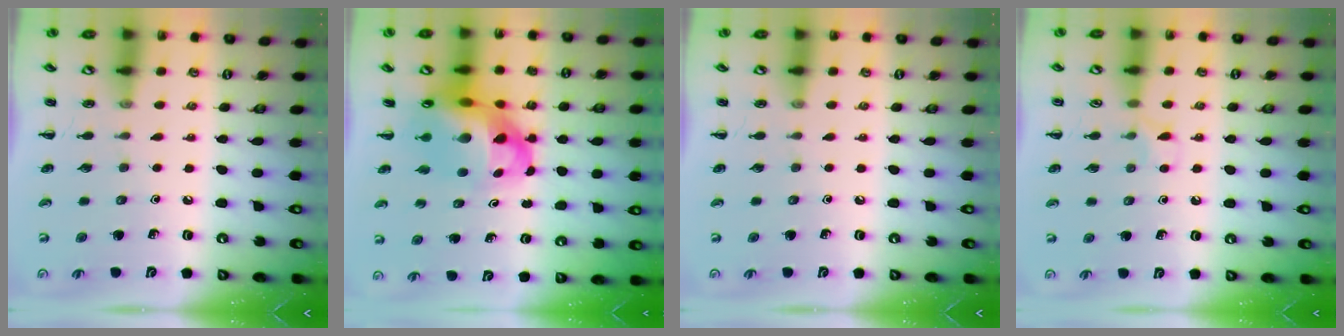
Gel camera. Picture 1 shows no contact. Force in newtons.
{"total": 10.4, "press": 10.0, "slide": 3.0}
{"total": 0.0}
{"total": 5.6, "press": 5.3, "slide": 1.8}